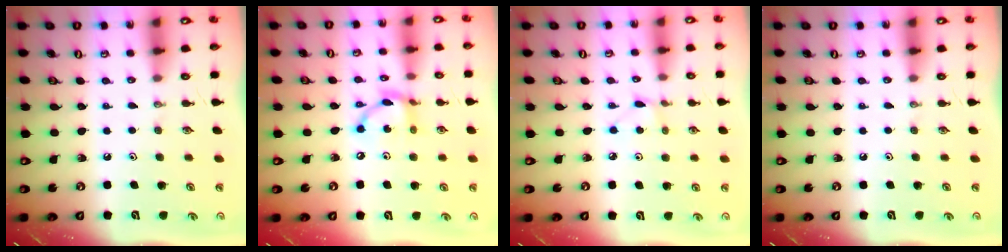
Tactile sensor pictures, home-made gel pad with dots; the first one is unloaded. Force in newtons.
{"total": 10.4, "press": 10.3, "slide": 0.6}
{"total": 2.5, "press": 2.5, "slide": 0.3}
{"total": 0.0}